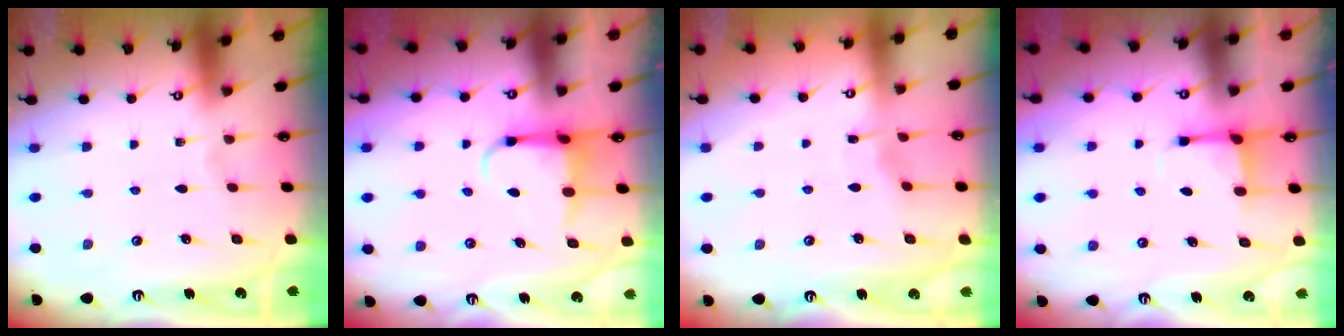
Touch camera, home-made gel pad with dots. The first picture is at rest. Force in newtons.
{"total": 4.3, "press": 4.2, "slide": 1.2}
{"total": 3.5, "press": 3.5, "slide": 0.4}
{"total": 3.3, "press": 3.1, "slide": 0.9}